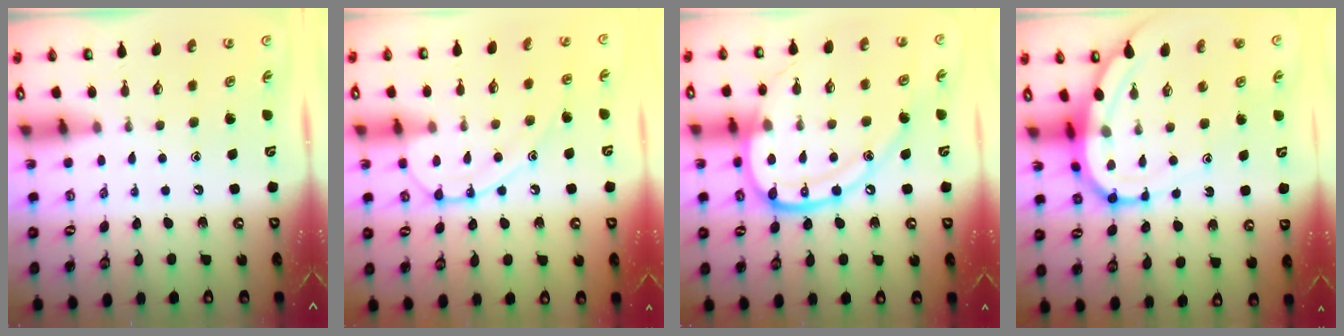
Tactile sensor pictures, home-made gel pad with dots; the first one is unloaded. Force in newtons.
{"total": 10.7, "press": 10.7, "slide": 0.4}
{"total": 18.1, "press": 18.0, "slide": 1.8}
{"total": 11.5, "press": 11.4, "slide": 1.3}